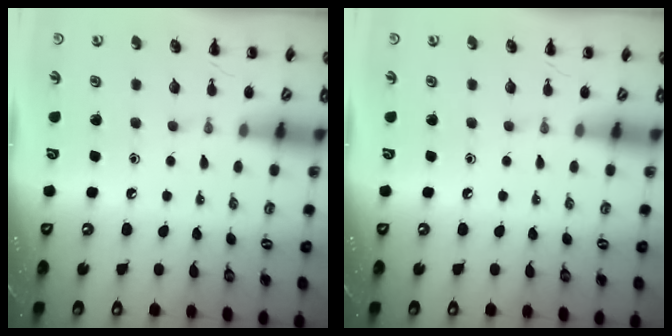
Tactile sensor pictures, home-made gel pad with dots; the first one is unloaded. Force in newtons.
{"total": 0.0}